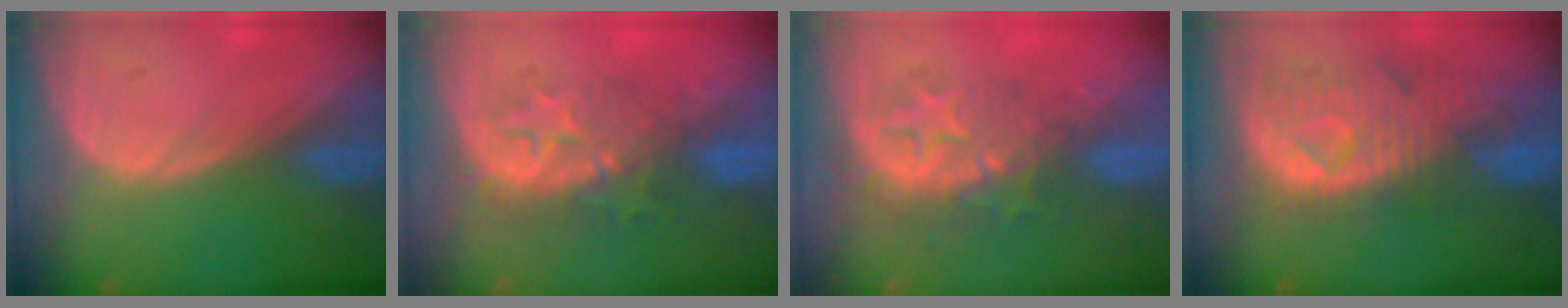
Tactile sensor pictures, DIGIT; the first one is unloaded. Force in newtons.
{"total": 8.4, "press": 8.1, "slide": 2.2}
{"total": 9.3, "press": 8.1, "slide": 4.6}
{"total": 11.0, "press": 9.7, "slide": 5.3}